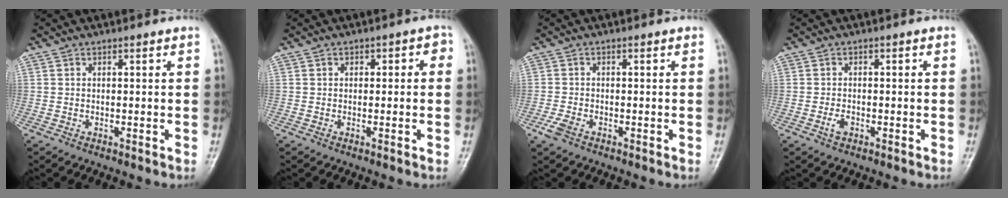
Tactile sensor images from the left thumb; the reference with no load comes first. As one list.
[{"total": 2.4, "force": [0.0, 1.8, 1.6], "torque": [0.001, 0.012, -0.008]}, {"total": 2.5, "force": [-1.5, 1.4, 1.5], "torque": [-0.037, -0.001, -0.030]}, {"total": 2.0, "force": [-1.1, 1.2, 1.2], "torque": [-0.023, 0.007, -0.020]}]